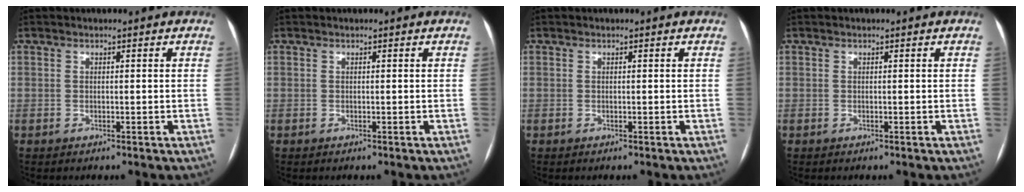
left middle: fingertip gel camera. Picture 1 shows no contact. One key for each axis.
{"total": 0.0}
{"total": 0.0}
{"total": 0.0}